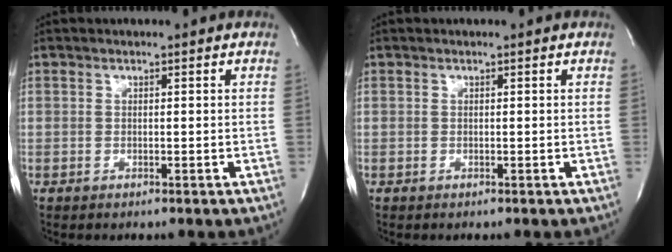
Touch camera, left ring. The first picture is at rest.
{"total": 0.0}